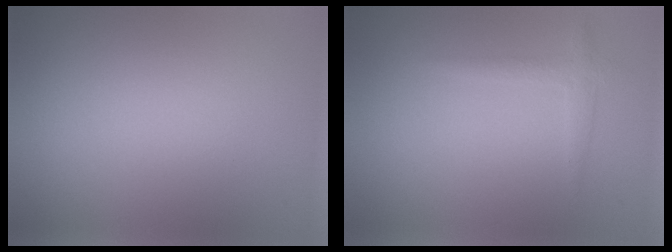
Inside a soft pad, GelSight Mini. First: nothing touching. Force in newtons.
{"total": 1.3, "press": 1.3, "slide": 0.1}